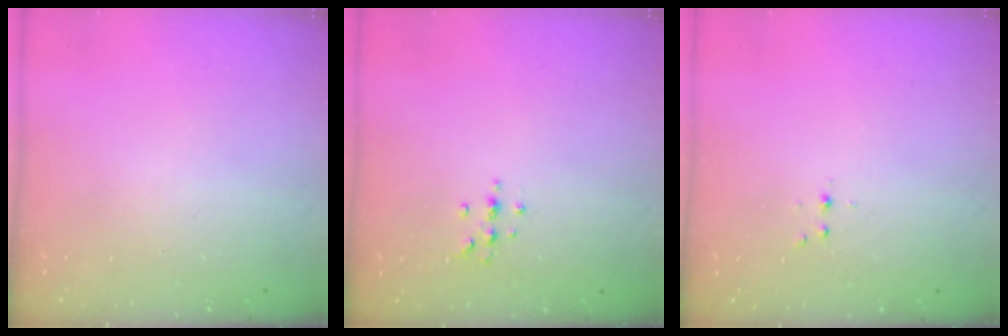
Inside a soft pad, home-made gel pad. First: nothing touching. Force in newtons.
{"total": 3.7, "press": 3.7, "slide": 0.5}
{"total": 3.0, "press": 2.6, "slide": 1.5}